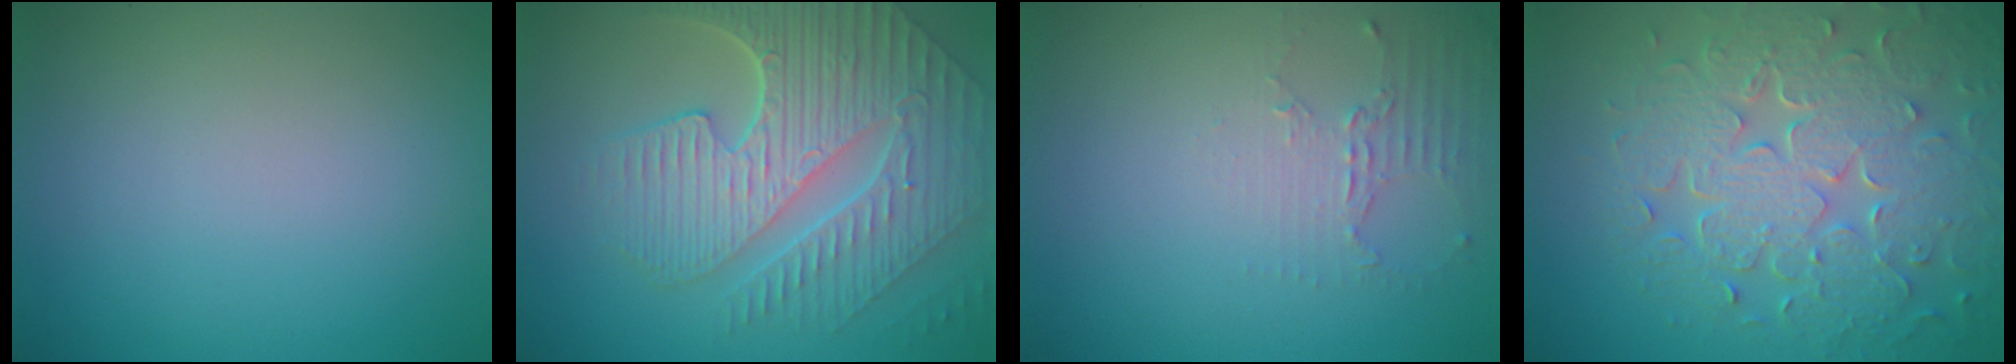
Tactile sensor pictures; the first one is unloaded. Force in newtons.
{"total": 9.2, "press": 6.2, "slide": 6.7}
{"total": 2.2, "press": 1.6, "slide": 1.5}
{"total": 8.7, "press": 6.2, "slide": 6.1}